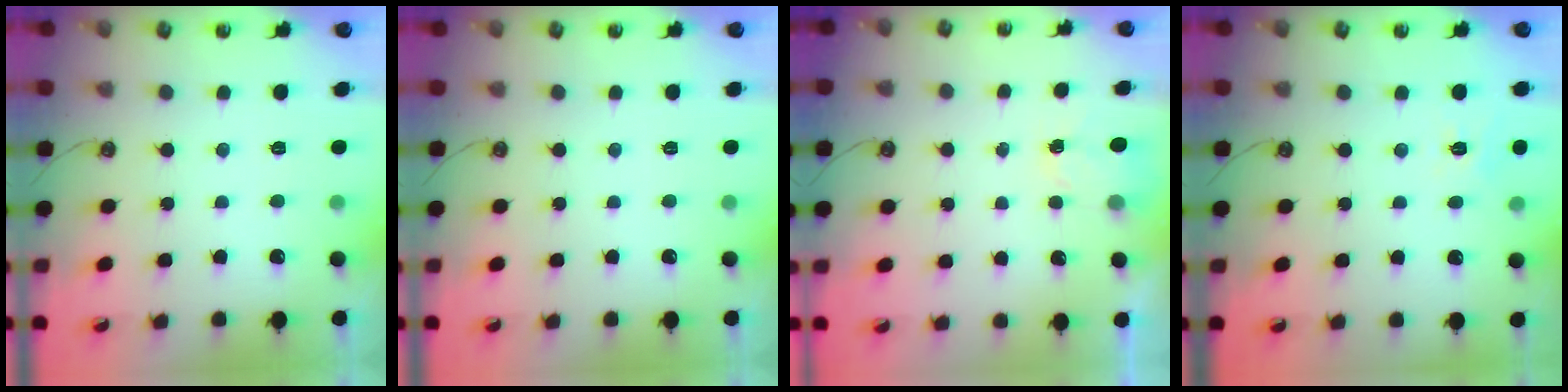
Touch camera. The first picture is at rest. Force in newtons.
{"total": 0.0}
{"total": 2.4, "press": 2.4, "slide": 0.3}
{"total": 6.5, "press": 6.5, "slide": 0.7}